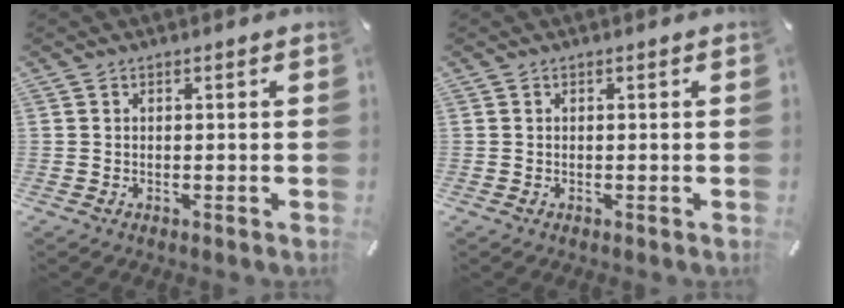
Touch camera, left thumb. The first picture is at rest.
{"total": 0.0}